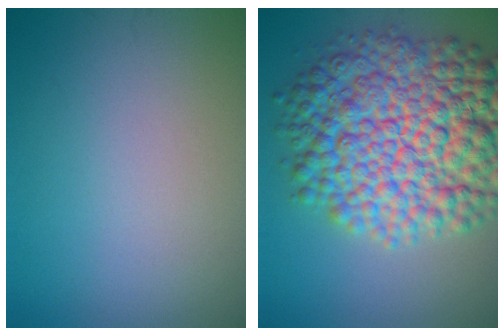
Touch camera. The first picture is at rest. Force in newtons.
{"total": 13.2, "press": 13.2, "slide": 0.2}